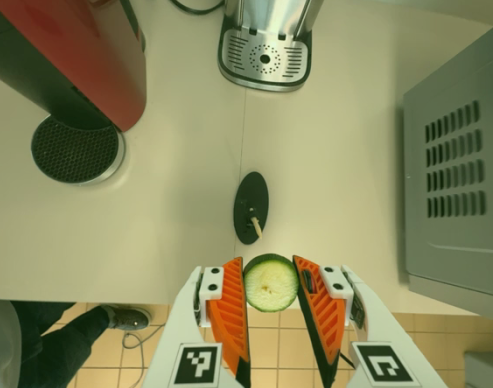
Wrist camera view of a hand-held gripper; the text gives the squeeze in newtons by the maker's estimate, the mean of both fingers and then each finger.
{"total": 8.3, "left": 8.3, "right": 8.4}